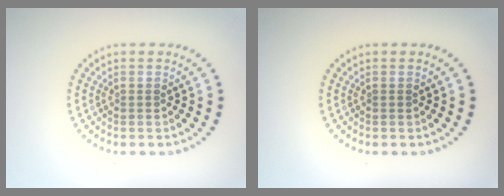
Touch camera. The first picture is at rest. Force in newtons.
{"total": 0.0}